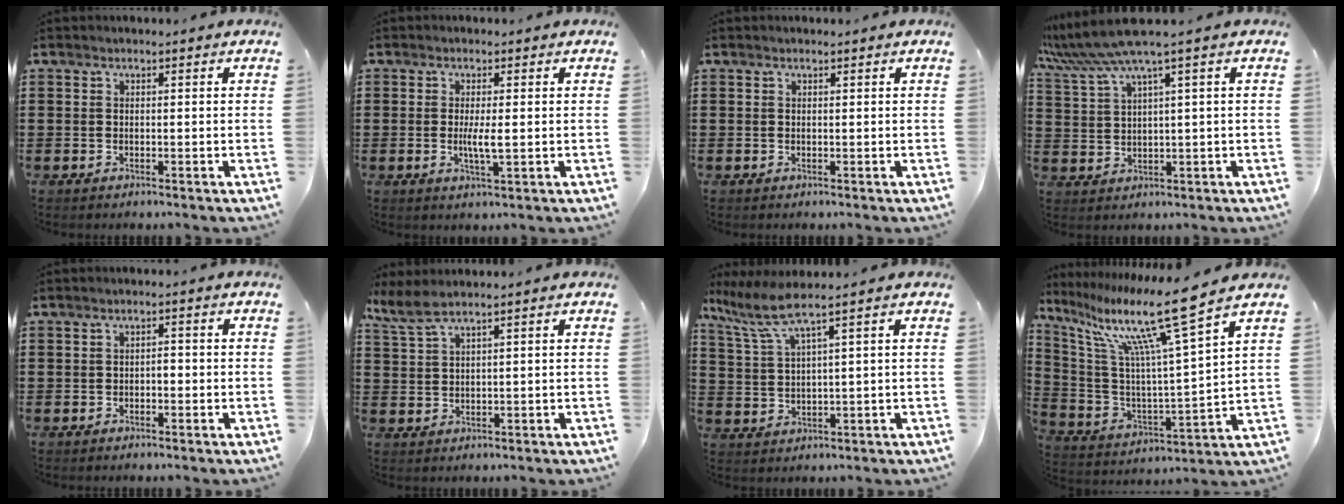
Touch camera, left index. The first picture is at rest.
{"total": 3.3, "force": [-0.1, 0.4, 3.3], "torque": [-0.058, -0.004, -0.002]}
{"total": 0.0}
{"total": 6.1, "force": [3.9, -0.3, 4.7], "torque": [-0.118, -0.023, 0.064]}
{"total": 1.3, "force": [-0.6, 0.7, 0.9], "torque": [-0.020, 0.002, -0.014]}
{"total": 3.3, "force": [2.3, 0.4, 2.2], "torque": [-0.051, -0.001, 0.042]}
{"total": 5.8, "force": [3.6, 0.4, 4.5], "torque": [-0.110, -0.012, 0.058]}
{"total": 14.4, "force": [10.0, 0.4, 10.4], "torque": [-0.216, -0.065, 0.154]}